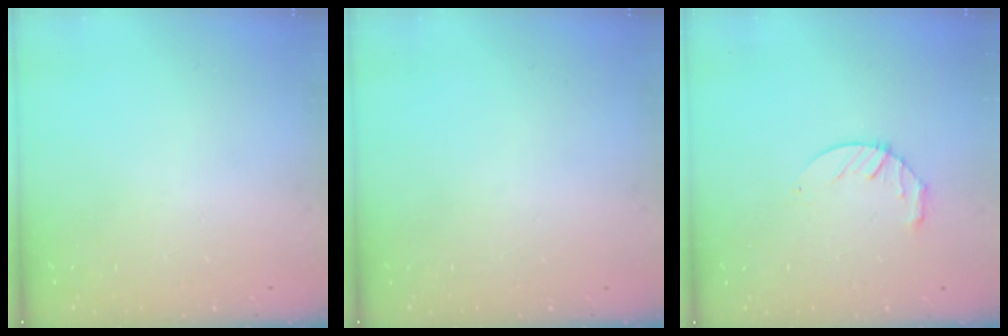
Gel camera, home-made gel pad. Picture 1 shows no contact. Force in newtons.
{"total": 0.0}
{"total": 6.8, "press": 6.8, "slide": 0.8}